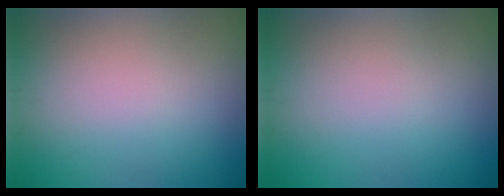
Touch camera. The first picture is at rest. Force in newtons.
{"total": 0.0}